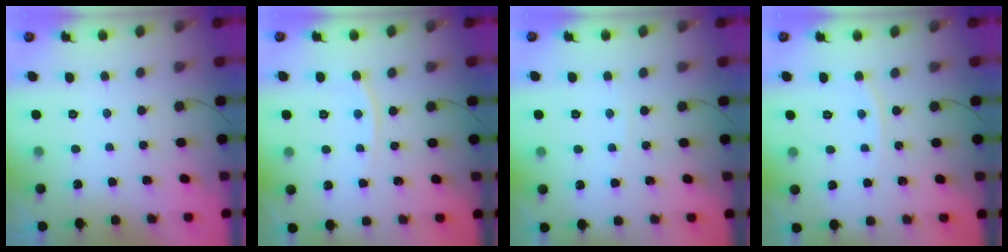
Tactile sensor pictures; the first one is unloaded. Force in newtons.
{"total": 5.7, "press": 5.7, "slide": 0.7}
{"total": 2.3, "press": 2.3, "slide": 0.3}
{"total": 3.7, "press": 3.7, "slide": 0.5}